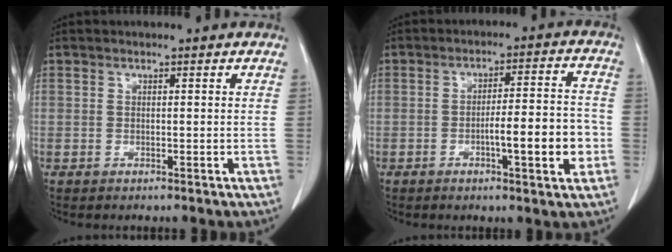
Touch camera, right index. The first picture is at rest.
{"total": 10.1, "force": [-2.8, 1.8, 9.5], "torque": [-0.143, 0.017, -0.037]}